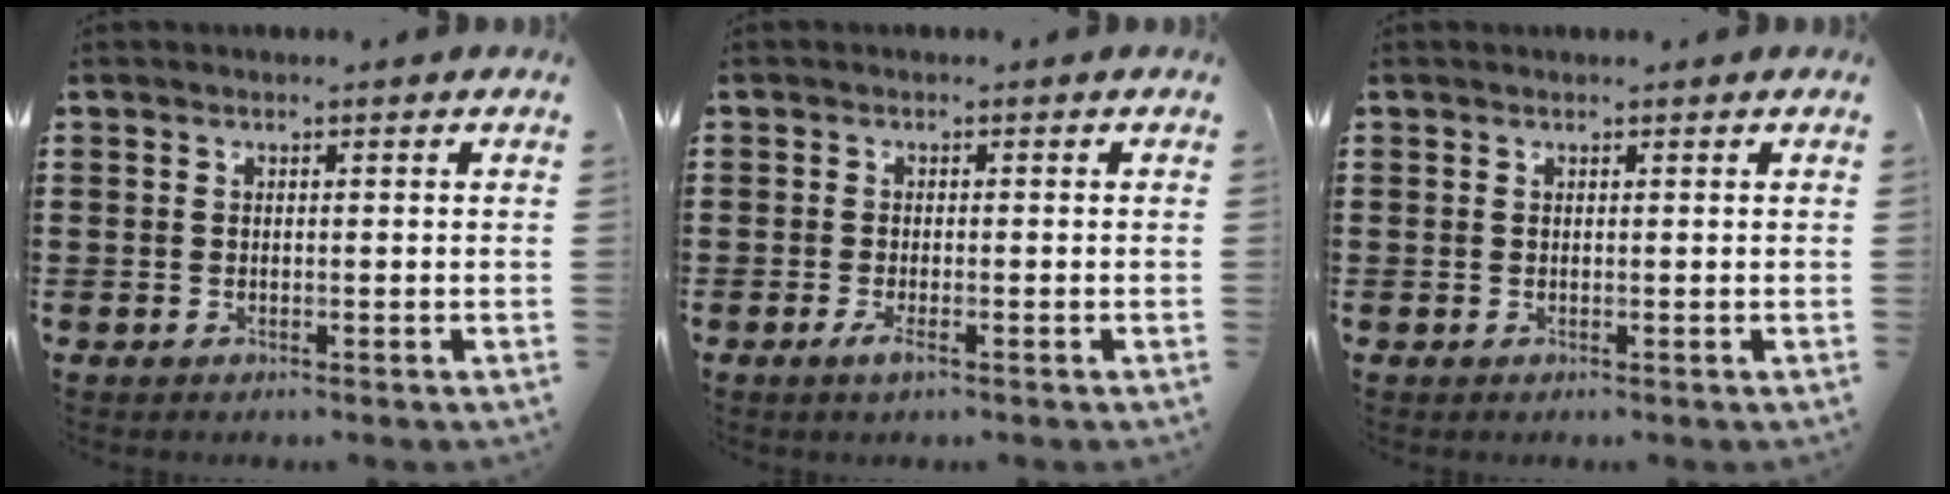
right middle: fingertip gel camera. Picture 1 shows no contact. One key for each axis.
{"total": 1.6, "fx": -0.7, "fy": 0.2, "fz": 1.5, "tx": -0.032, "ty": -0.005, "tz": -0.016}
{"total": 0.0}